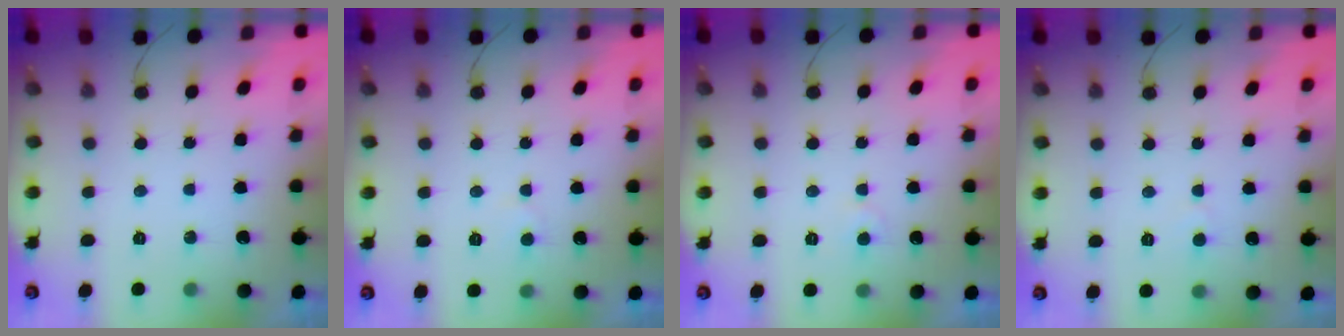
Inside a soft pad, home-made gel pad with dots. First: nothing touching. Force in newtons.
{"total": 3.0, "press": 3.0, "slide": 0.3}
{"total": 3.7, "press": 3.6, "slide": 0.5}
{"total": 2.7, "press": 2.7, "slide": 0.3}